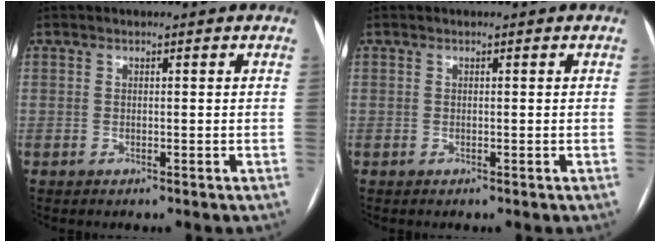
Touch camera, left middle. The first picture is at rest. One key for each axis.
{"total": 0.0}